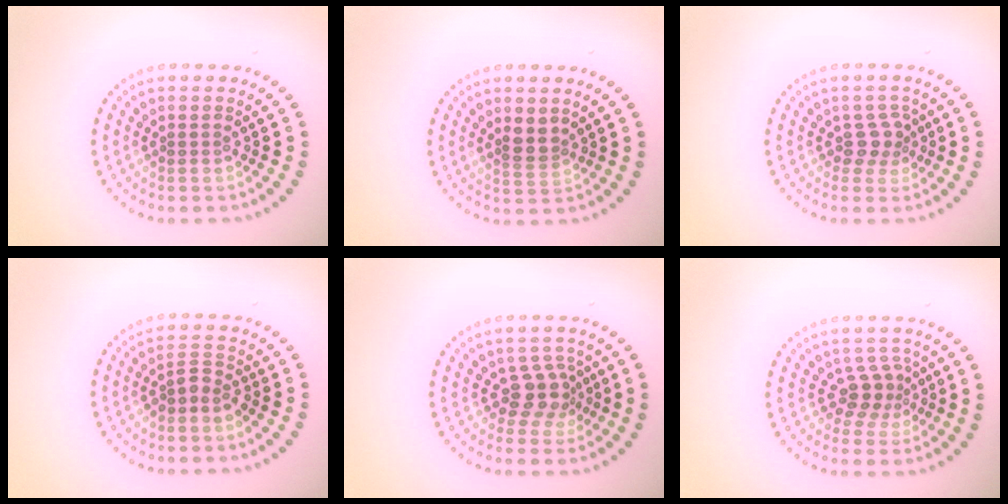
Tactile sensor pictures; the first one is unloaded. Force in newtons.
{"total": 2.1, "press": 1.7, "slide": 1.2}
{"total": 1.9, "press": 1.5, "slide": 1.2}
{"total": 1.8, "press": 1.4, "slide": 1.2}
{"total": 2.7, "press": 2.0, "slide": 1.8}
{"total": 2.5, "press": 1.8, "slide": 1.8}